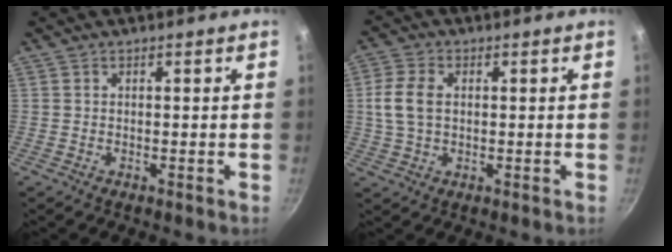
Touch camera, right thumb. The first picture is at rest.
{"total": 6.9, "force": [0.8, 4.6, 5.1], "torque": [-0.097, 0.010, 0.014]}